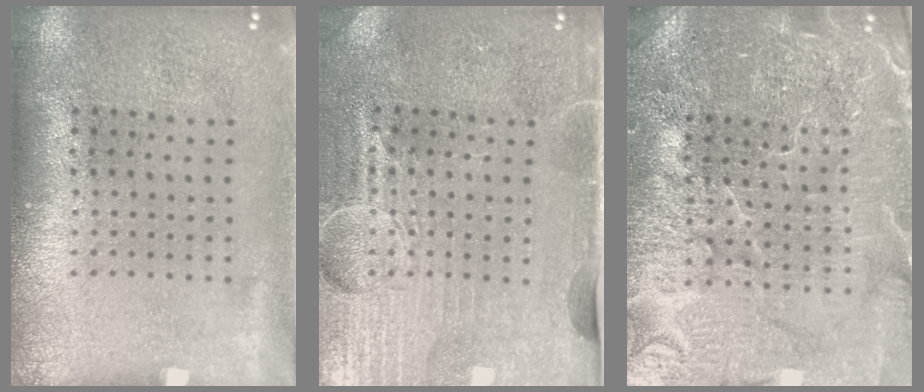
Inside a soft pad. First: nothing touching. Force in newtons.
{"total": 4.3, "press": 3.8, "slide": 2.0}
{"total": 5.0, "press": 4.7, "slide": 1.8}